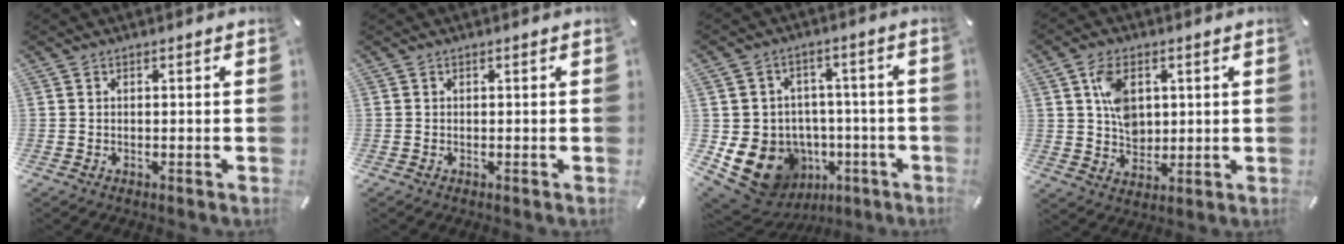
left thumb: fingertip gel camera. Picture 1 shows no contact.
{"total": 0.0}
{"total": 14.5, "force": [-4.2, 12.4, 6.1], "torque": [-0.113, 0.005, -0.053]}
{"total": 7.9, "force": [2.1, 5.7, 5.0], "torque": [-0.092, 0.001, 0.037]}